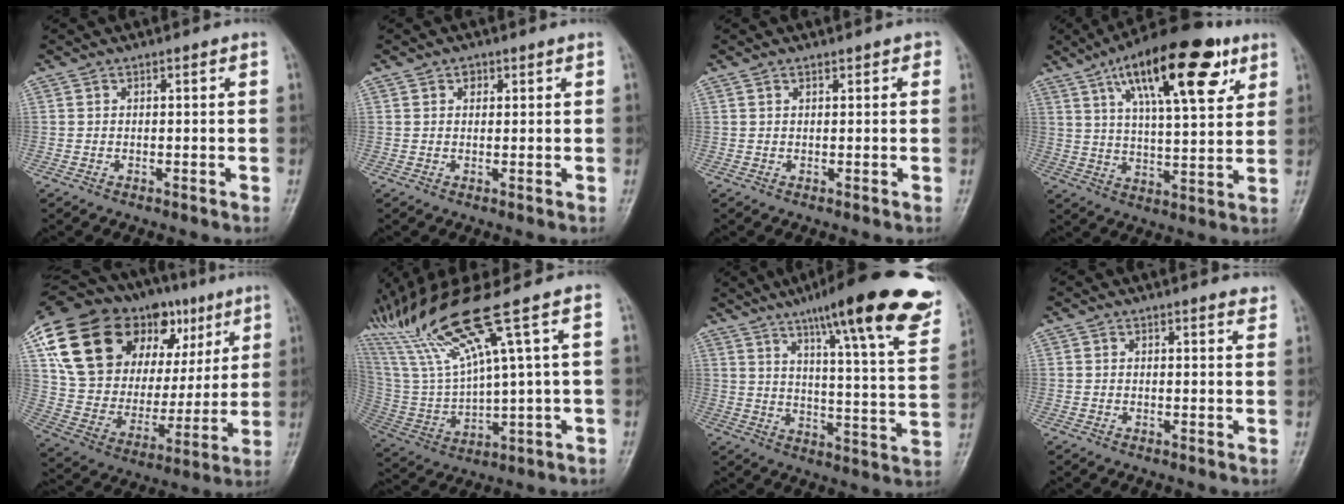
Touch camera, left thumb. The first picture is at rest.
{"total": 1.4, "force": [0.7, 1.1, 0.6], "torque": [0.002, -0.002, 0.008]}
{"total": 1.2, "force": [0.7, 0.6, 0.7], "torque": [-0.003, -0.001, 0.007]}
{"total": 21.5, "force": [10.7, 7.5, 17.0], "torque": [-0.244, -0.023, 0.170]}
{"total": 31.2, "force": [14.2, 18.3, 20.9], "torque": [-0.320, 0.016, 0.251]}
{"total": 19.5, "force": [11.7, 0.4, 15.6], "torque": [-0.317, -0.025, 0.229]}
{"total": 26.4, "force": [17.1, 4.3, 19.7], "torque": [-0.256, -0.051, 0.229]}
{"total": 1.9, "force": [1.8, 0.4, 0.6], "torque": [-0.003, -0.010, 0.015]}